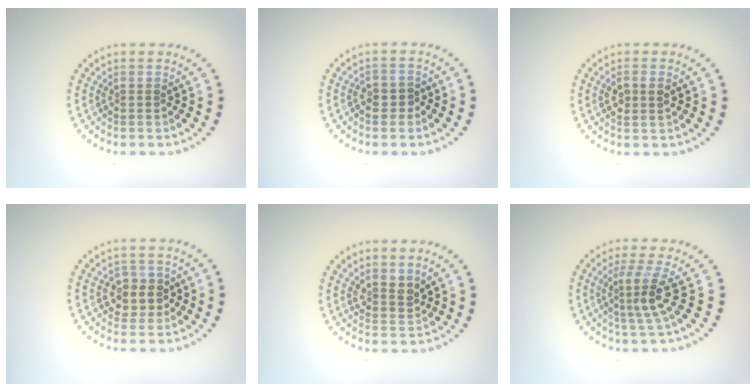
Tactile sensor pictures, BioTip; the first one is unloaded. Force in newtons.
{"total": 1.5, "press": 1.4, "slide": 0.6}
{"total": 1.7, "press": 1.7, "slide": 0.4}
{"total": 2.8, "press": 2.7, "slide": 0.8}
{"total": 2.0, "press": 1.7, "slide": 1.2}
{"total": 3.2, "press": 2.3, "slide": 2.3}